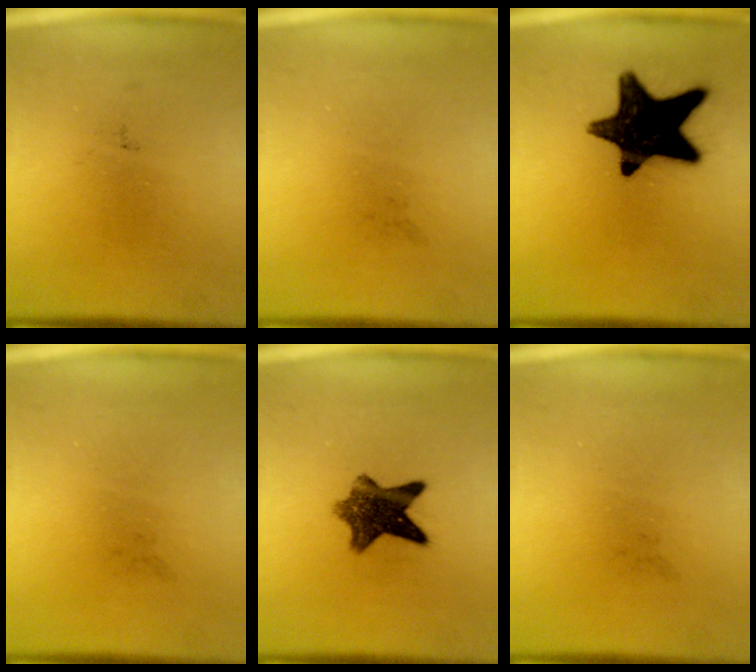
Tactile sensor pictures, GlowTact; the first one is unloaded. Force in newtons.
{"total": 0.0}
{"total": 16.6}
{"total": 0.0}
{"total": 8.7}
{"total": 0.0}